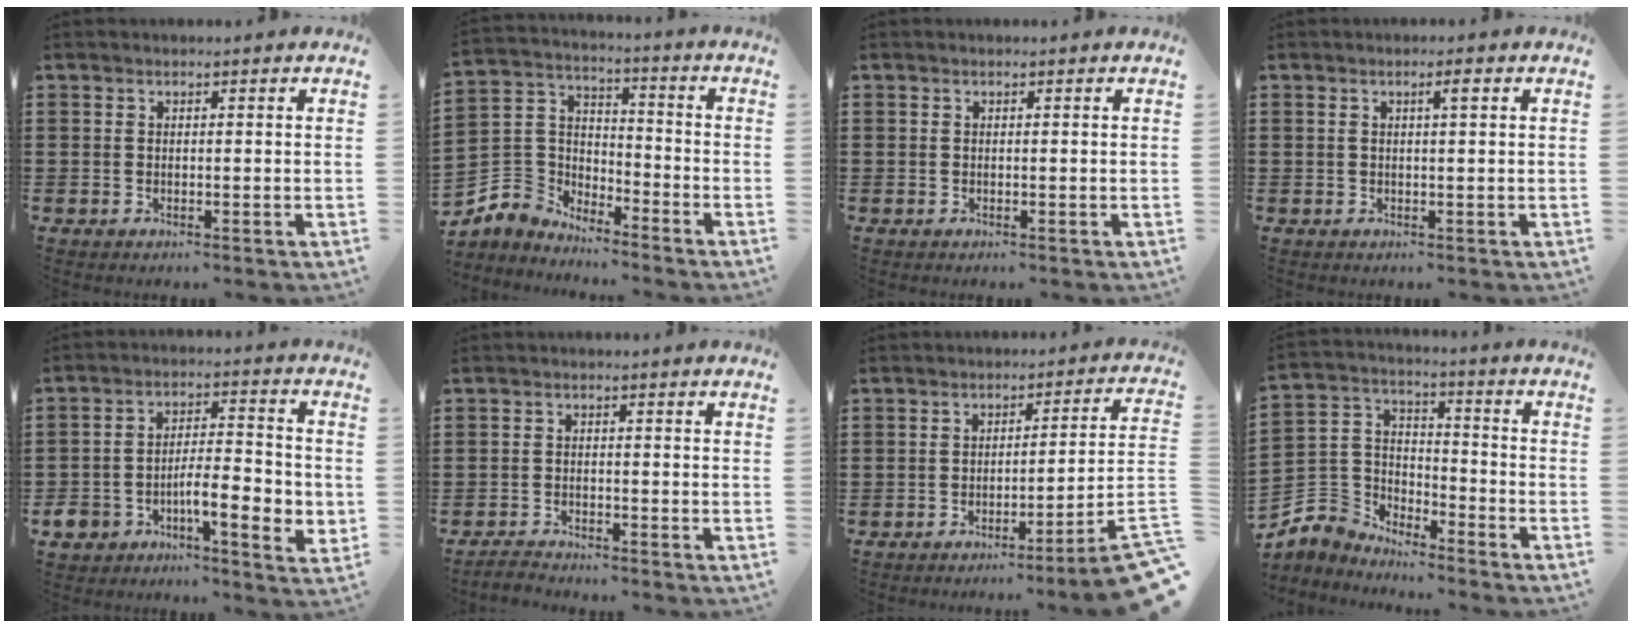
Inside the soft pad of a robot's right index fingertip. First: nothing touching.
{"total": 4.5, "force": [-2.9, 3.5, -0.5], "torque": [-0.029, -0.004, -0.067]}
{"total": 0.0}
{"total": 1.7, "force": [0.6, 0.2, 1.6], "torque": [-0.031, 0.004, 0.007]}
{"total": 8.8, "force": [-3.6, 3.9, 7.0], "torque": [-0.122, 0.003, -0.067]}
{"total": 1.7, "force": [-1.7, 0.1, 0.0], "torque": [-0.005, 0.003, -0.037]}
{"total": 6.0, "force": [-3.8, -0.2, 4.6], "torque": [-0.067, -0.022, -0.079]}
{"total": 4.6, "force": [-3.1, 3.4, -0.3], "torque": [-0.039, -0.006, -0.073]}